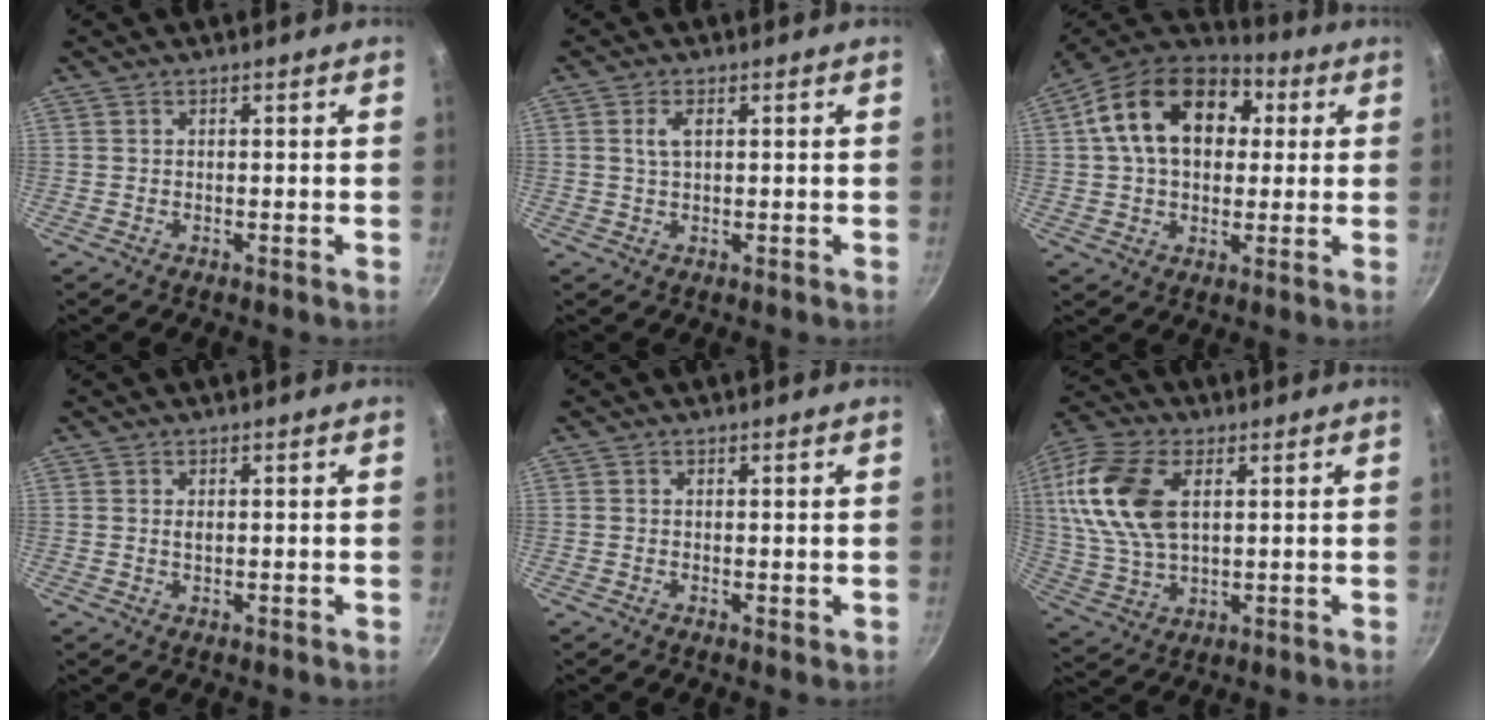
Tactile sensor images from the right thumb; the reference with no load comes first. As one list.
[{"total": 2.7, "force": [0.8, 1.3, 2.2], "torque": [-0.042, 0.002, 0.017]}, {"total": 19.8, "force": [4.7, 13.6, 13.5], "torque": [-0.208, 0.022, 0.061]}, {"total": 1.2, "force": [0.3, 0.7, 1.0], "torque": [-0.017, 0.000, 0.004]}, {"total": 0.8, "force": [0.2, 0.4, 0.7], "torque": [-0.011, -0.003, 0.001]}, {"total": 17.6, "force": [4.6, 10.4, 13.4], "torque": [-0.267, -0.002, 0.088]}]